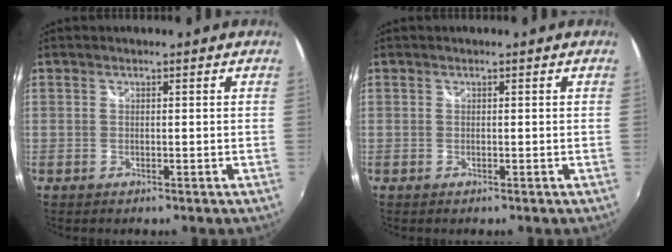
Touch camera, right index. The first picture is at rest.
{"total": 0.0}